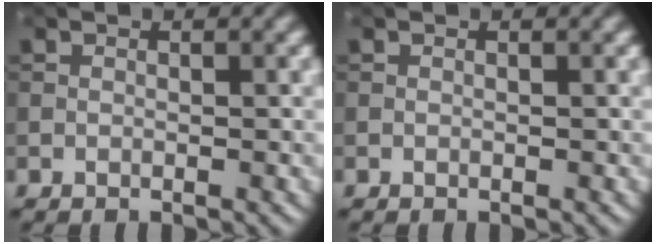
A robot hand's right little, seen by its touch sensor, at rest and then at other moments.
{"total": 0.0}